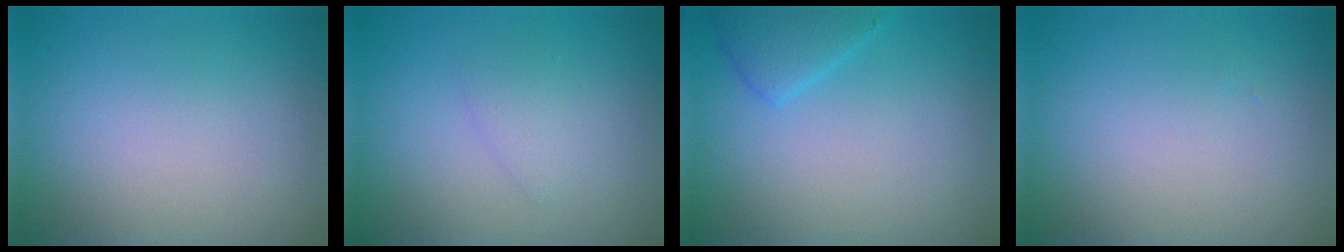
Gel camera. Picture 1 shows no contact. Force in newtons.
{"total": 1.3, "press": 1.3, "slide": 0.1}
{"total": 2.3, "press": 2.3, "slide": 0.1}
{"total": 0.0}